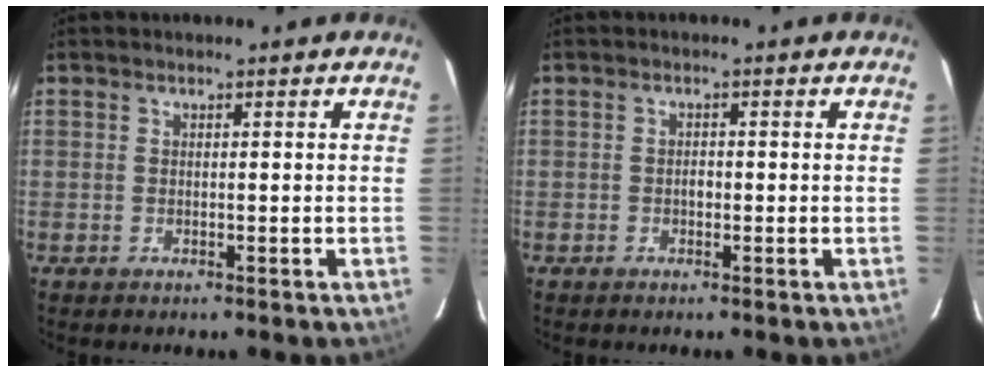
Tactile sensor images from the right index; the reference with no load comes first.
{"total": 1.2, "force": [-0.4, 0.9, 0.7], "torque": [-0.011, 0.003, -0.007]}